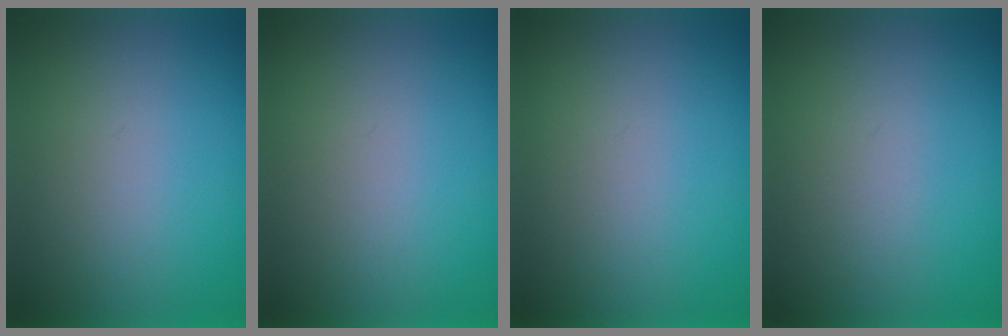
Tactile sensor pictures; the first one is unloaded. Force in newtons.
{"total": 1.0}
{"total": 1.1}
{"total": 2.2}